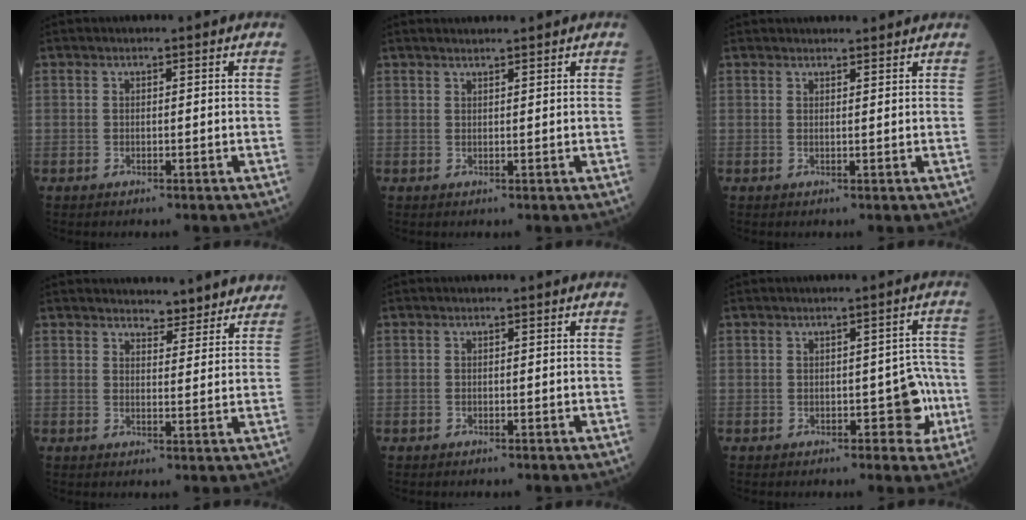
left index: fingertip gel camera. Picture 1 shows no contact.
{"total": 3.0, "force": [2.8, 0.2, 0.9], "torque": [-0.012, 0.024, 0.047]}
{"total": 4.6, "force": [4.5, 0.7, 1.0], "torque": [-0.010, 0.023, 0.058]}
{"total": 7.8, "force": [7.3, 2.4, 0.6], "torque": [0.017, 0.001, 0.075]}
{"total": 0.0}
{"total": 4.4, "force": [-1.4, 2.4, 3.4], "torque": [-0.031, 0.019, -0.009]}